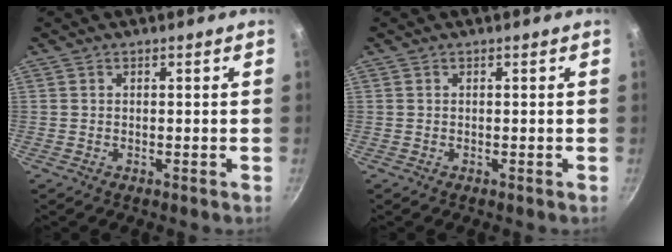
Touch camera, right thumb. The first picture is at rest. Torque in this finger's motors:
{"motor_torque": [0.00, 0.00, 0.02, -0.10, 0.00]}